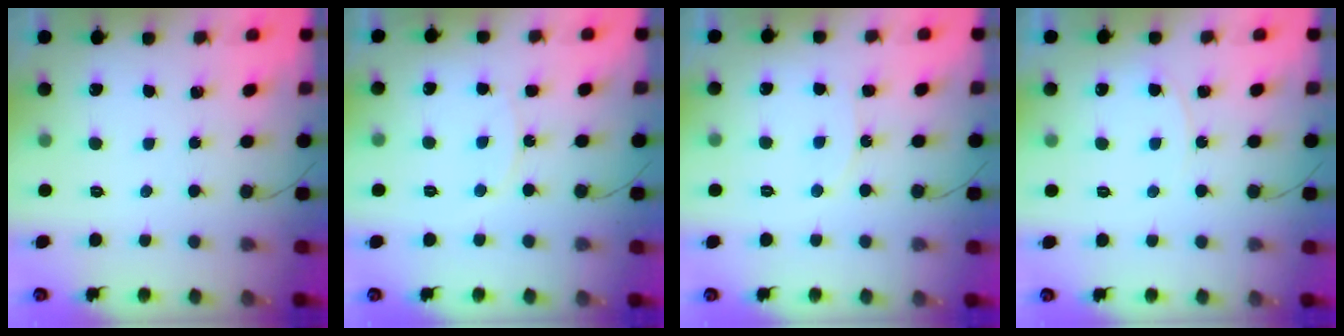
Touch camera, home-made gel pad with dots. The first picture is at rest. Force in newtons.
{"total": 8.5, "press": 8.5, "slide": 0.6}
{"total": 6.2, "press": 6.2, "slide": 0.7}
{"total": 3.3, "press": 3.3, "slide": 0.5}